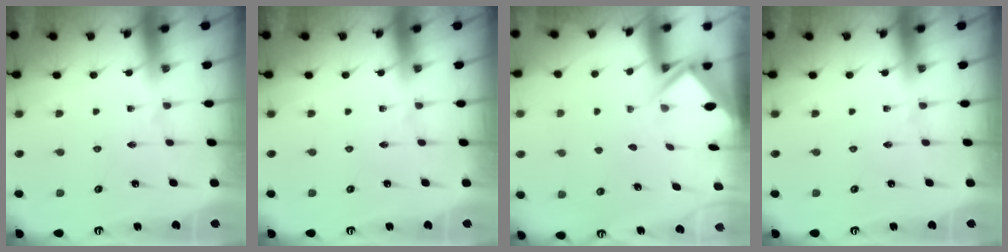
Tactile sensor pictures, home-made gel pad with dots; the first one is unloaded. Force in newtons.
{"total": 0.0}
{"total": 2.6, "press": 2.6, "slide": 0.1}
{"total": 0.0}